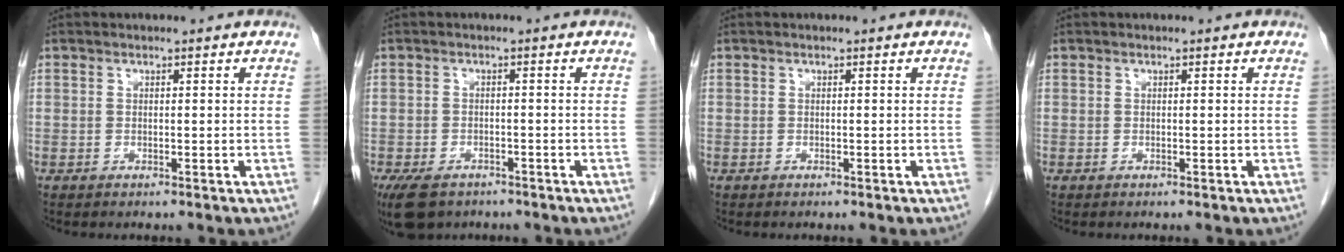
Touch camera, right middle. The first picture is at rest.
{"total": 6.7, "force": [-4.8, 3.6, 3.0], "torque": [-0.057, -0.007, -0.074]}
{"total": 0.0}
{"total": 0.0}